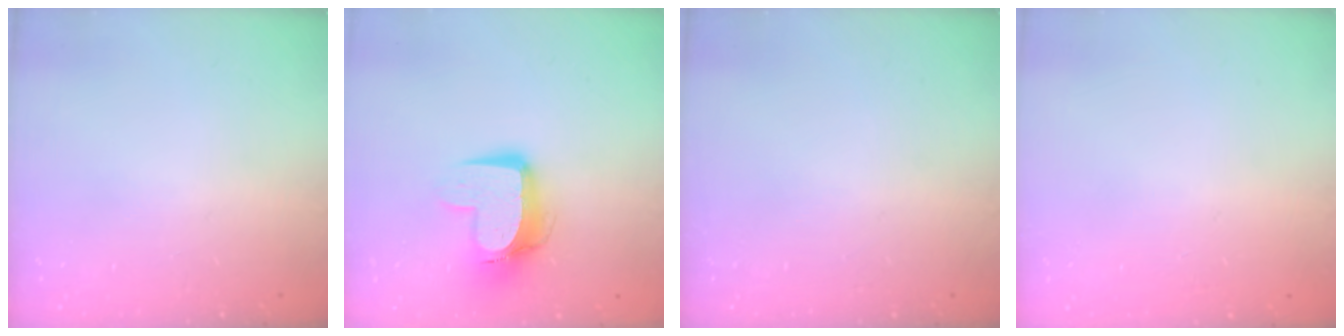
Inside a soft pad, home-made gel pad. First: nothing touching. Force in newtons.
{"total": 12.2, "press": 12.1, "slide": 1.2}
{"total": 0.0}
{"total": 0.0}